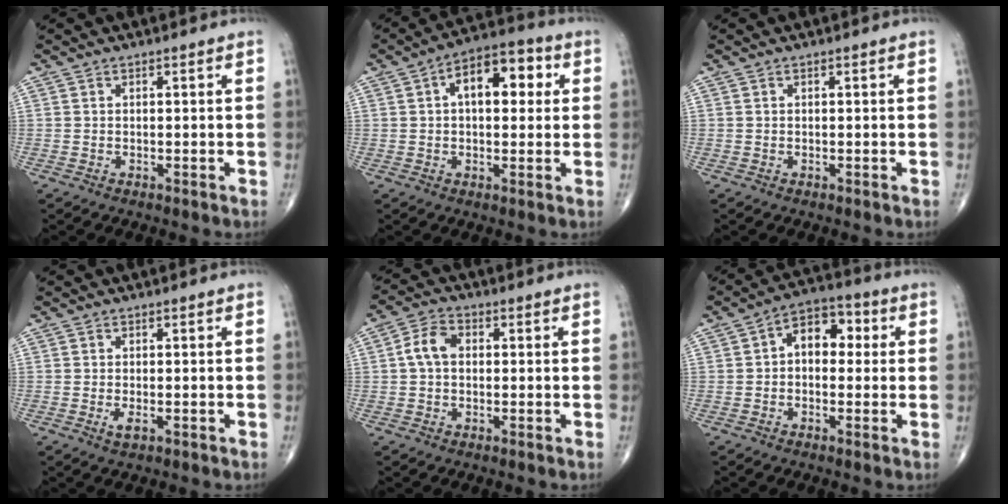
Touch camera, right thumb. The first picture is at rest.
{"total": 11.2, "force": [2.6, 6.1, 9.0], "torque": [-0.108, 0.022, 0.030]}
{"total": 0.0}
{"total": 1.8, "force": [-0.6, 0.7, 1.5], "torque": [-0.028, -0.003, -0.012]}
{"total": 5.3, "force": [0.4, 3.7, 3.8], "torque": [-0.072, 0.018, -0.001]}
{"total": 8.4, "force": [1.0, 5.6, 6.2], "torque": [-0.061, 0.028, 0.004]}